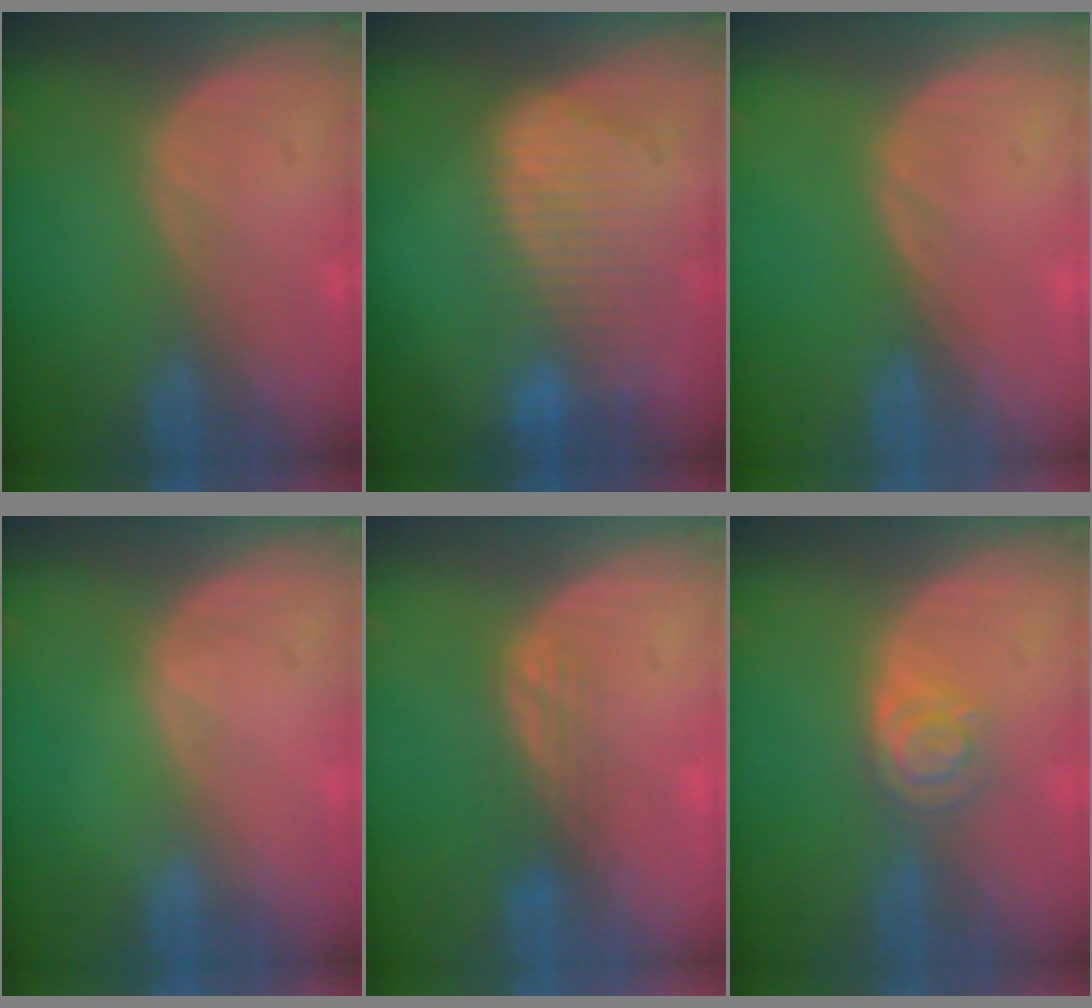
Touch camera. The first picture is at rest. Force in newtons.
{"total": 9.7, "press": 8.4, "slide": 5.0}
{"total": 0.0}
{"total": 0.0}
{"total": 2.9, "press": 2.5, "slide": 1.5}
{"total": 4.5, "press": 3.9, "slide": 2.2}